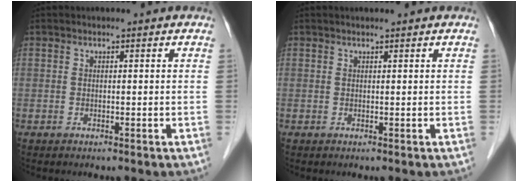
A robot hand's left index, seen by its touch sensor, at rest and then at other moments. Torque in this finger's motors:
{"motor_torque": [0.30, -0.13, 0.03, 0.00]}